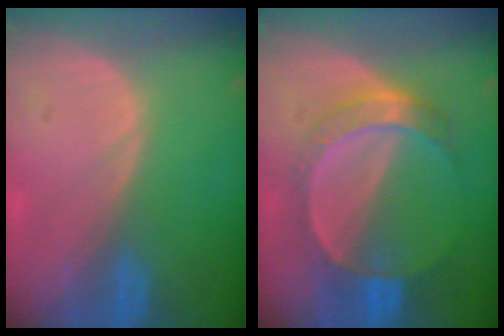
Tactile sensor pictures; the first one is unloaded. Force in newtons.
{"total": 6.9, "press": 6.5, "slide": 2.4}